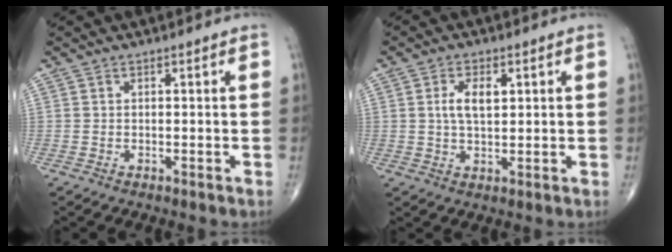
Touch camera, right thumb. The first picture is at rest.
{"total": 5.1, "force": [1.3, 2.6, 4.2], "torque": [-0.077, -0.003, 0.022]}